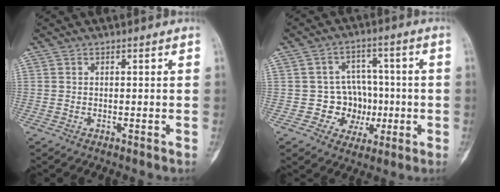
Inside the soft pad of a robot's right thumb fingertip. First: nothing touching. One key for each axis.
{"total": 8.3, "fx": -1.5, "fy": 7.7, "fz": 2.9, "tx": 0.023, "ty": 0.026, "tz": -0.022}